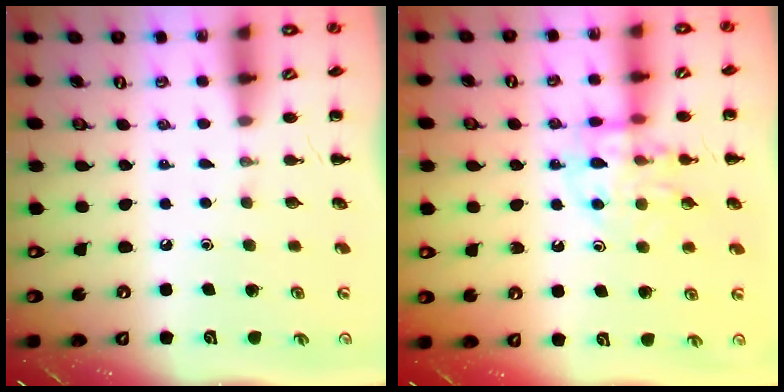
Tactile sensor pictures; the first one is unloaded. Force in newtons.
{"total": 11.7, "press": 11.6, "slide": 1.2}